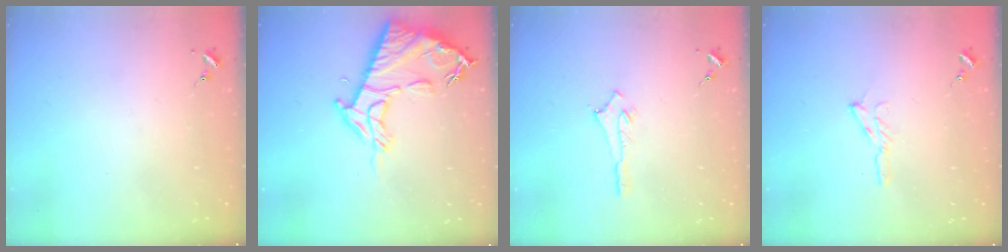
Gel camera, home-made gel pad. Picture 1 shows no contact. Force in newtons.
{"total": 15.5, "press": 15.5, "slide": 1.2}
{"total": 2.9, "press": 2.9, "slide": 0.2}
{"total": 5.8, "press": 5.8, "slide": 0.6}